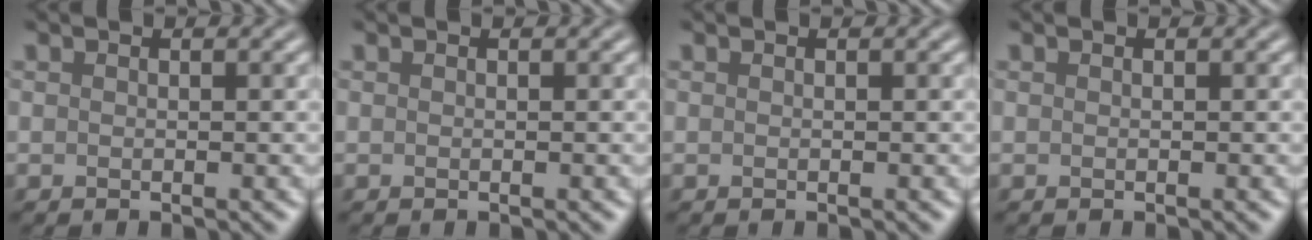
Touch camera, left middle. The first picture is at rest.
{"total": 0.0}
{"total": 0.0}
{"total": 0.0}